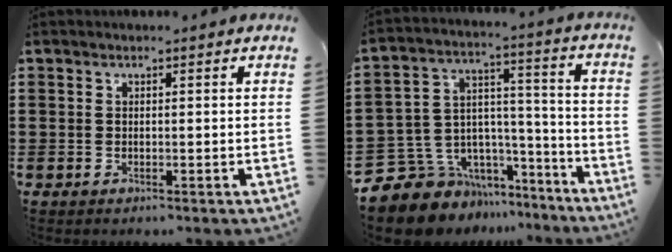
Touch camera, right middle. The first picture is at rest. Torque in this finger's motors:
{"motor_torque": [2.14, 0.00, 0.35, 0.02]}